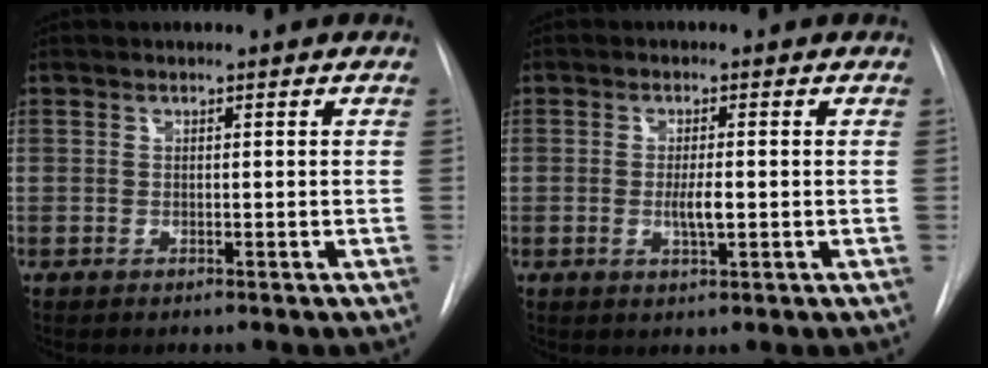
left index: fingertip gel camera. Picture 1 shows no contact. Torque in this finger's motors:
{"motor_torque": [0.83, -0.13, 0.33, 0.09]}